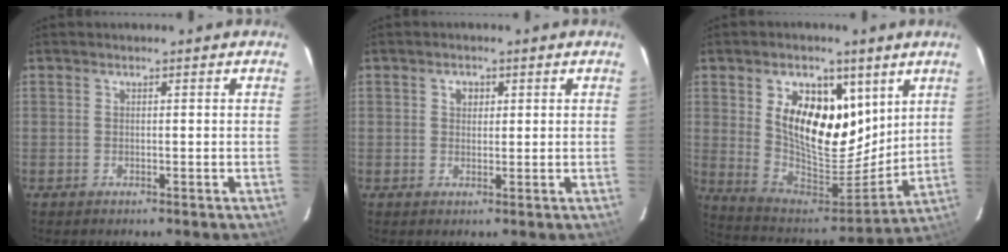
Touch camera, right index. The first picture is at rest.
{"total": 2.2, "force": [0.8, 1.8, 1.0], "torque": [-0.012, 0.008, 0.013]}
{"total": 17.8, "force": [6.9, 10.3, 12.8], "torque": [-0.232, -0.006, 0.132]}